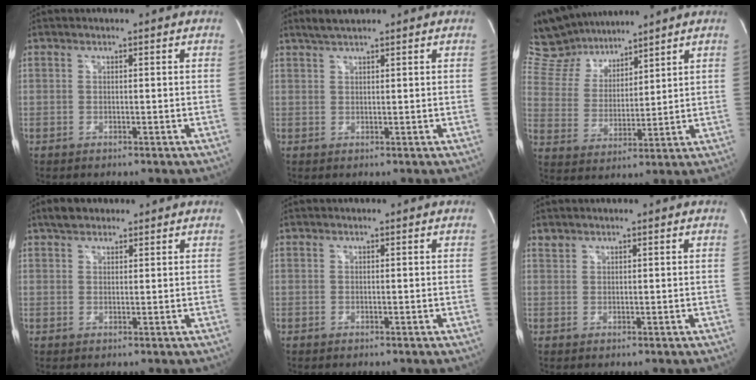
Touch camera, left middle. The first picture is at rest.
{"total": 2.6, "force": [2.2, 0.1, 1.4], "torque": [-0.033, 0.009, 0.042]}
{"total": 12.6, "force": [11.4, 4.6, 2.9], "torque": [-0.065, 0.027, 0.223]}
{"total": 3.1, "force": [2.4, 1.6, 1.1], "torque": [-0.026, 0.015, 0.039]}
{"total": 0.0}
{"total": 0.9, "force": [0.9, 0.3, -0.1], "torque": [-0.001, 0.005, 0.018]}